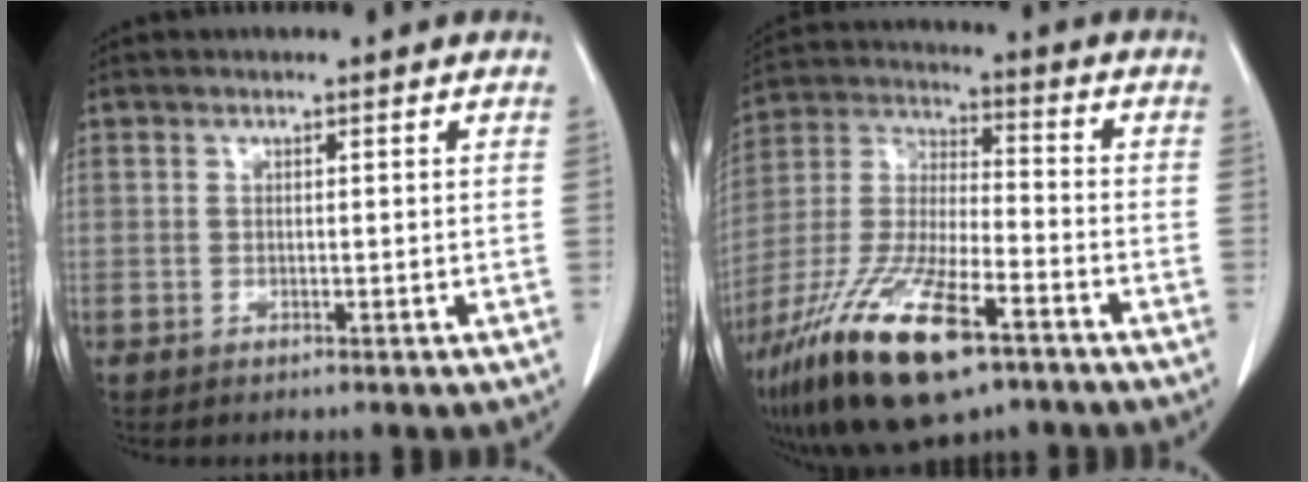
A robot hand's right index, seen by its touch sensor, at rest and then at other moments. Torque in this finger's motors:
{"motor_torque": [2.14, 0.00, 1.05, 0.21]}